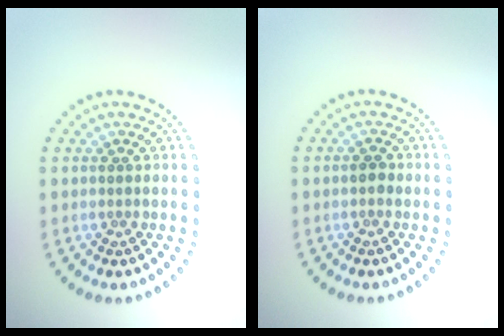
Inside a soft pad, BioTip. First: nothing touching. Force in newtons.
{"total": 0.9, "press": 0.9, "slide": 0.2}